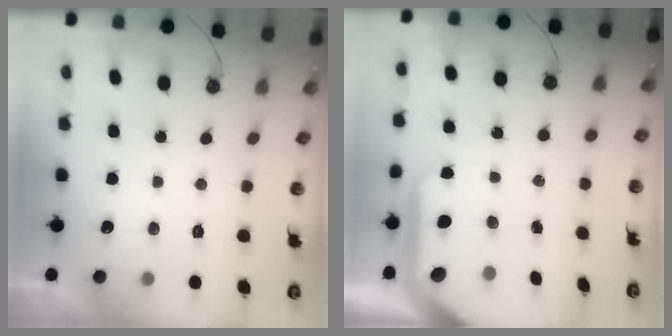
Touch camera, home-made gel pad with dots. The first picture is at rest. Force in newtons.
{"total": 10.9, "press": 10.9, "slide": 1.3}